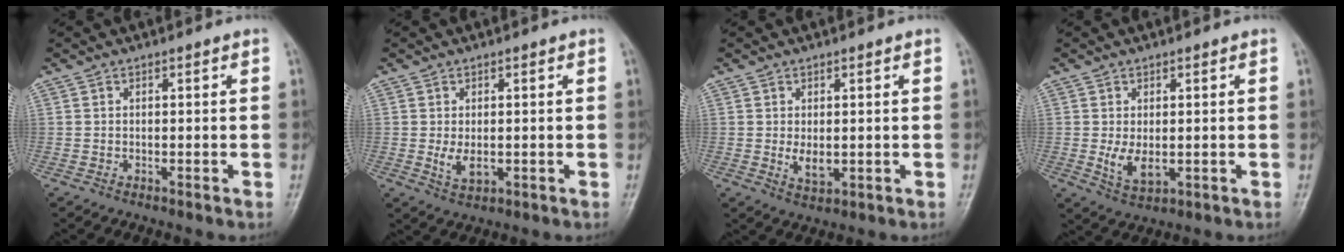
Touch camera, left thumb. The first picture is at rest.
{"total": 3.4, "force": [0.0, 2.0, 2.7], "torque": [-0.045, -0.009, 0.007]}
{"total": 3.3, "force": [0.3, 2.0, 2.6], "torque": [-0.038, -0.010, 0.012]}
{"total": 4.5, "force": [0.1, 2.6, 3.6], "torque": [-0.062, -0.013, 0.012]}